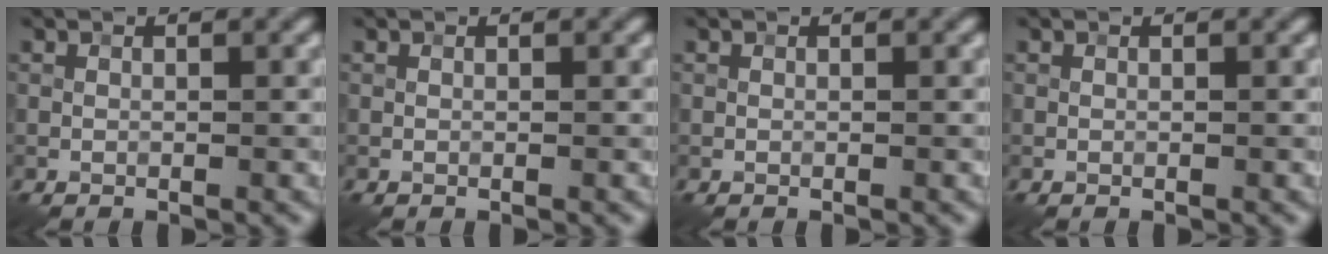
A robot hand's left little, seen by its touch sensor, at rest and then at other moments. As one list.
[{"total": 0.0}, {"total": 0.0}, {"total": 0.0}]